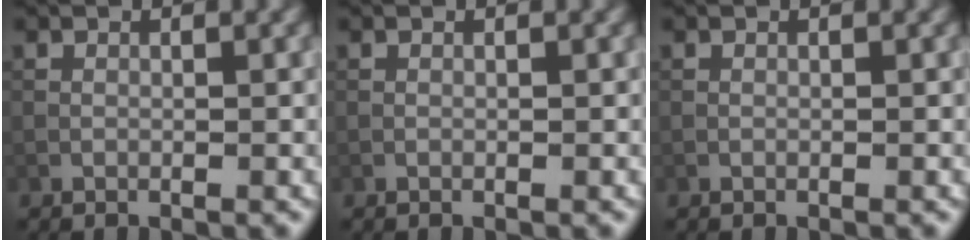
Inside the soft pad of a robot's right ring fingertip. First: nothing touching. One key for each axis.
{"total": 0.0}
{"total": 0.0}